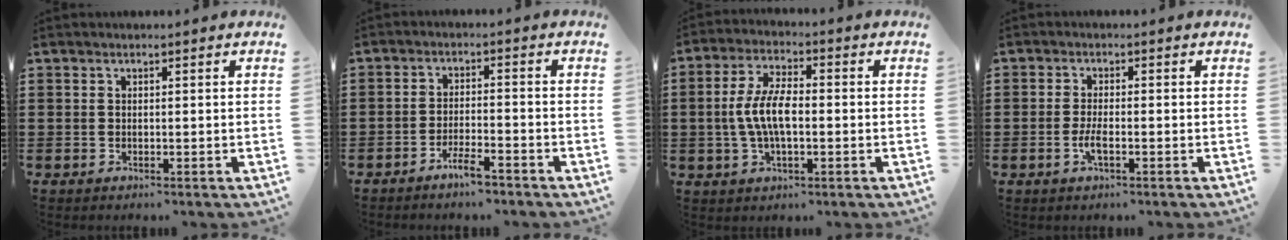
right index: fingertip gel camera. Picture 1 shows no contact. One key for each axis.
{"total": 3.9, "fx": -3.2, "fy": 0.4, "fz": 2.2, "tx": -0.051, "ty": 0.001, "tz": -0.063}
{"total": 7.4, "fx": -0.7, "fy": 3.2, "fz": 6.6, "tx": -0.152, "ty": -0.003, "tz": -0.021}
{"total": 2.6, "fx": -0.9, "fy": 0.7, "fz": 2.3, "tx": -0.052, "ty": -0.005, "tz": -0.020}